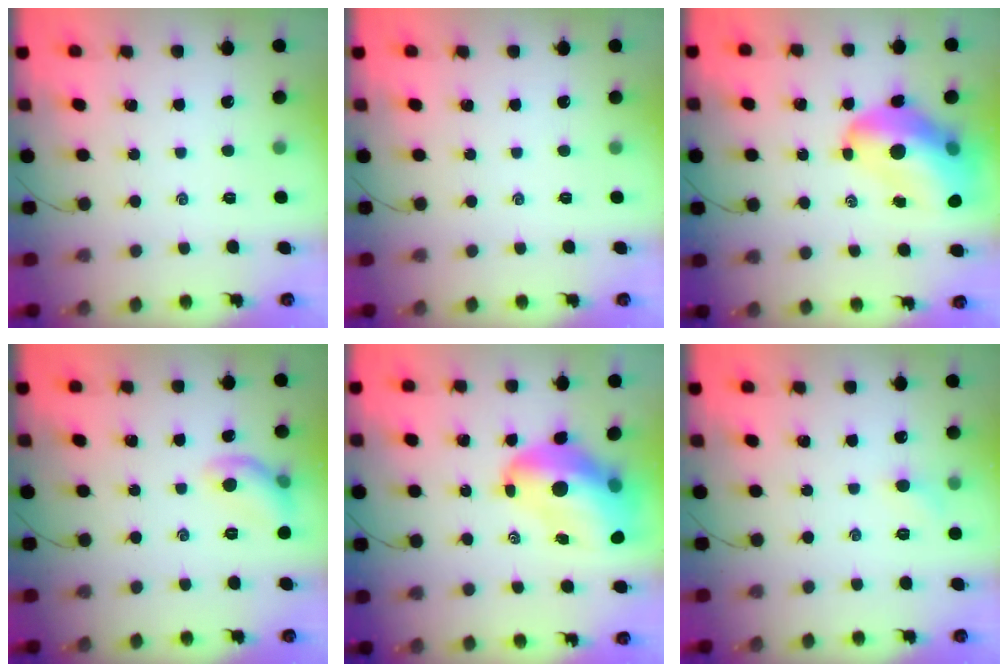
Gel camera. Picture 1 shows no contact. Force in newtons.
{"total": 0.0}
{"total": 17.1, "press": 16.4, "slide": 4.8}
{"total": 8.4, "press": 8.2, "slide": 1.8}
{"total": 16.6, "press": 16.0, "slide": 4.7}
{"total": 4.7, "press": 4.5, "slide": 1.4}